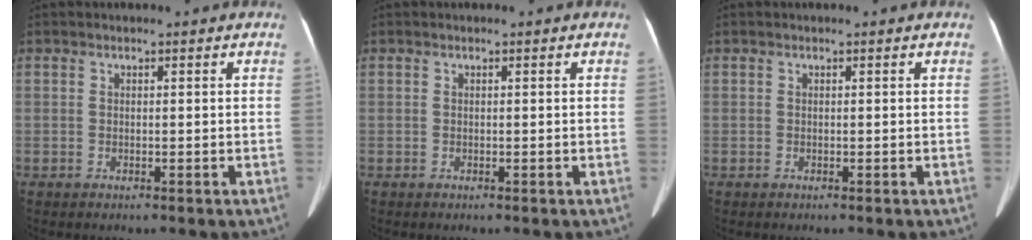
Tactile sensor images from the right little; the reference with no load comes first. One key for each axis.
{"total": 0.0}
{"total": 0.0}